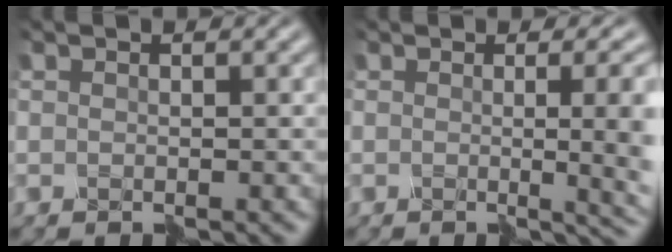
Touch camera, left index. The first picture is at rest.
{"total": 7.8, "force": [-0.5, 3.4, 7.0], "torque": [-0.044, -0.005, 0.009]}